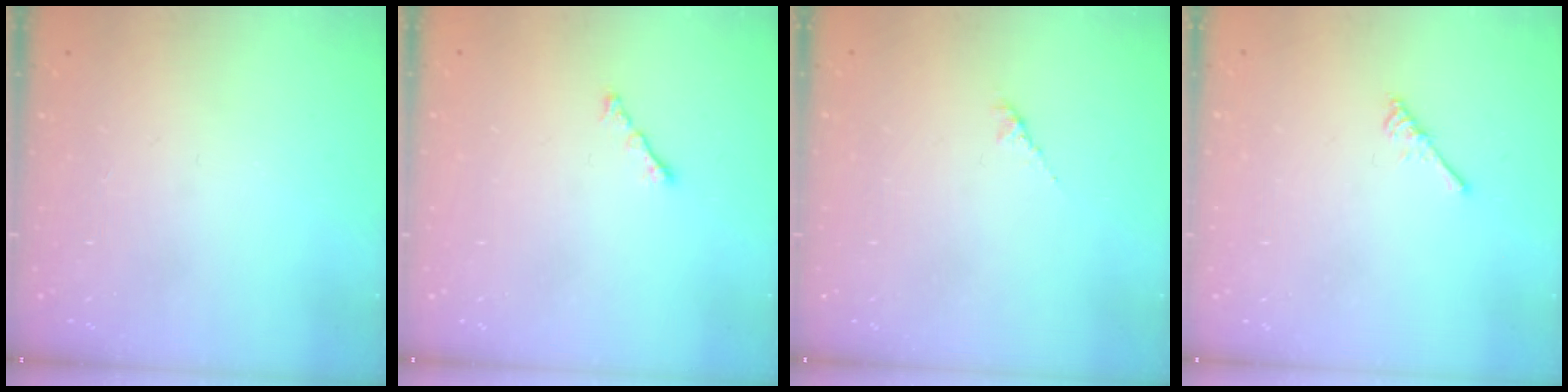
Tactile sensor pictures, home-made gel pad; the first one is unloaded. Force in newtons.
{"total": 1.7, "press": 1.6, "slide": 0.6}
{"total": 1.5, "press": 1.4, "slide": 0.5}
{"total": 3.0, "press": 2.9, "slide": 0.5}